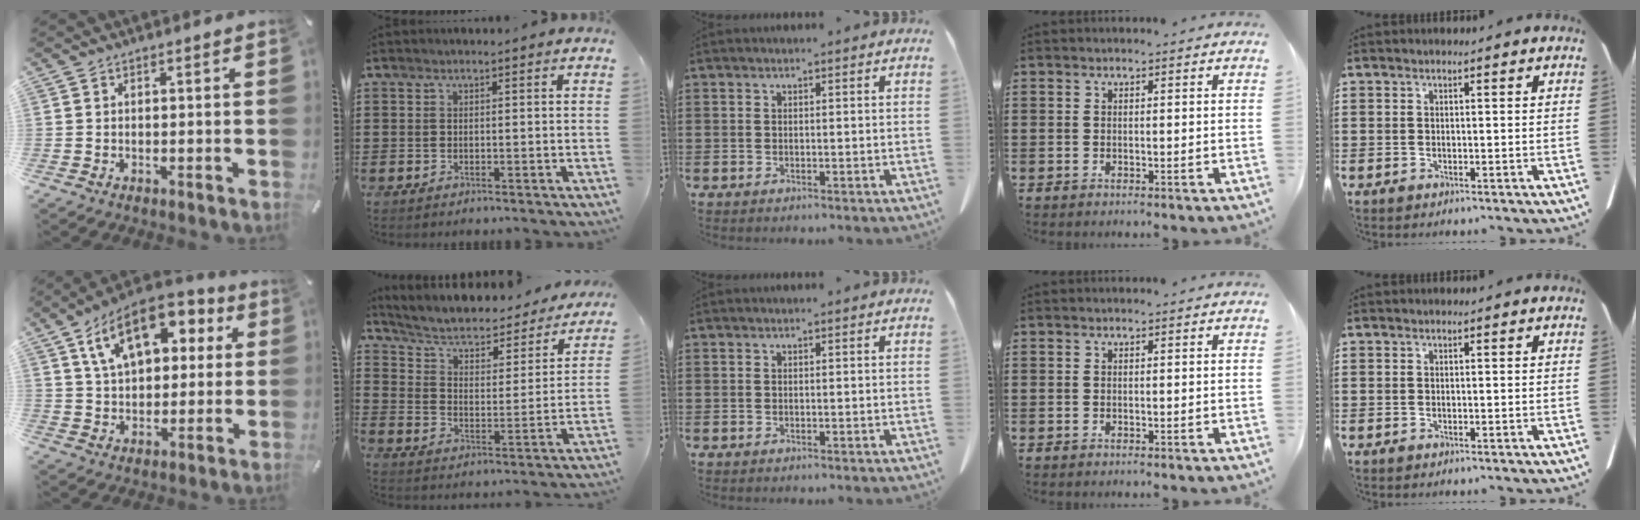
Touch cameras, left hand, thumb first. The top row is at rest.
{"thumb": {"total": 16.4, "force": [7.4, 10.1, 10.5], "torque": [-0.190, -0.012, 0.133]}, "index": {"total": 4.1, "force": [2.7, 2.1, 2.3], "torque": [-0.062, -0.020, 0.036]}}